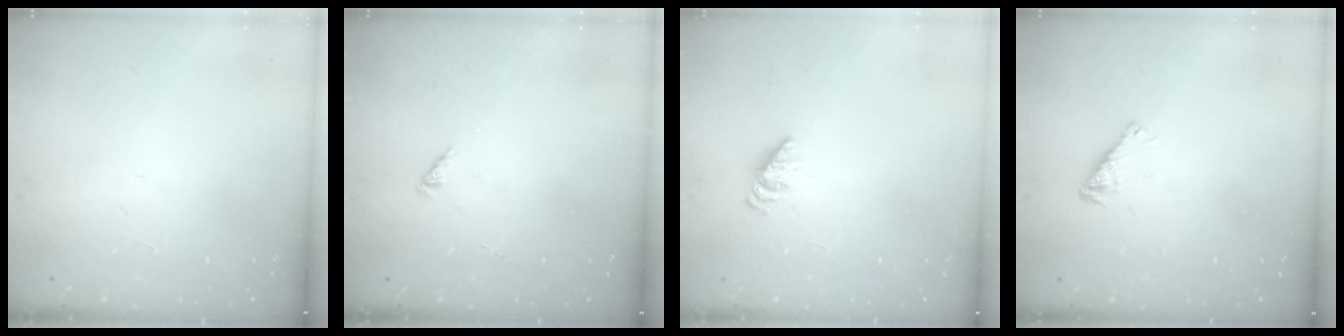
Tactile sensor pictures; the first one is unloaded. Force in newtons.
{"total": 0.0}
{"total": 2.2, "press": 2.2, "slide": 0.3}
{"total": 3.5, "press": 3.5, "slide": 0.2}